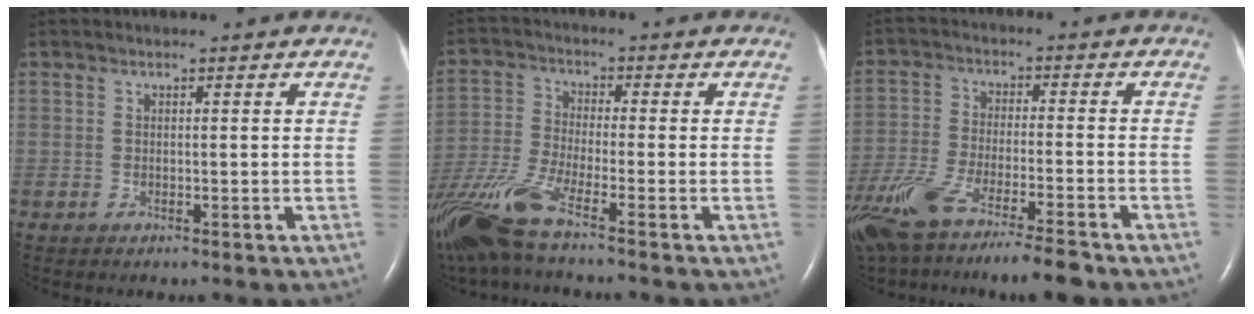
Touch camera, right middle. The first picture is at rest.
{"total": 12.0, "force": [-8.6, 0.5, 8.4], "torque": [-0.187, -0.027, -0.170]}
{"total": 16.1, "force": [-12.4, 1.8, 10.2], "torque": [-0.206, -0.046, -0.214]}